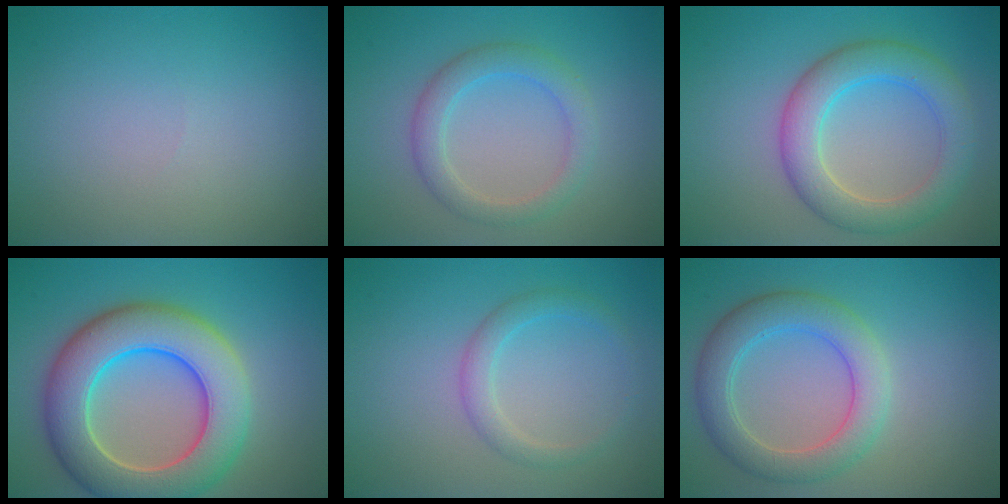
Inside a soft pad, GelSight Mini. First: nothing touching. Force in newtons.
{"total": 3.0, "press": 3.0, "slide": 0.3}
{"total": 5.5, "press": 5.5, "slide": 0.1}
{"total": 10.1, "press": 10.1, "slide": 0.8}
{"total": 2.1, "press": 2.1, "slide": 0.0}
{"total": 5.0, "press": 5.0, "slide": 0.2}